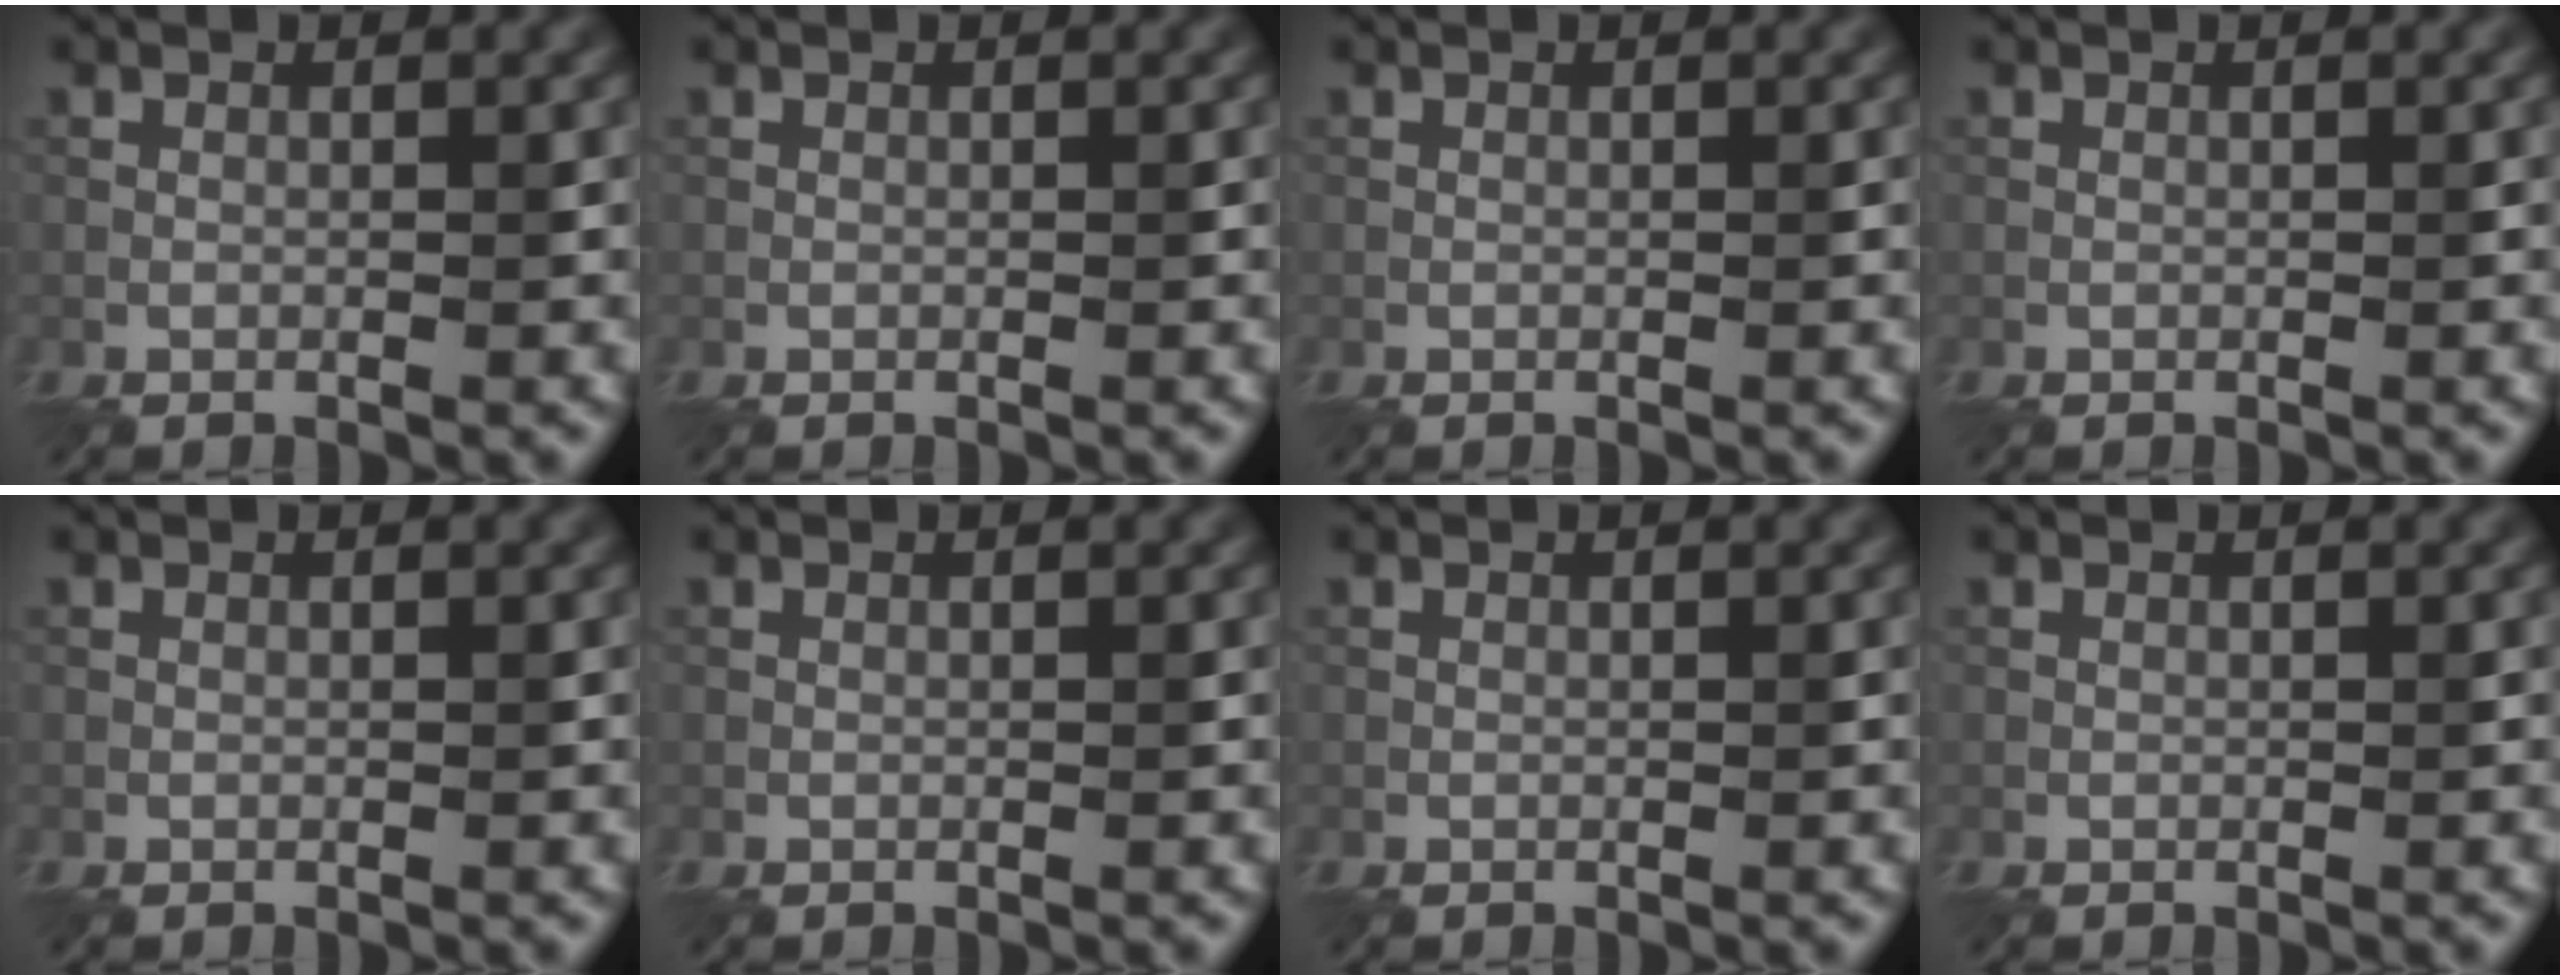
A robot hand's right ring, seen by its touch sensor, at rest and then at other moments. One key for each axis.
{"total": 0.0}
{"total": 0.0}
{"total": 0.0}
{"total": 0.0}
{"total": 0.0}
{"total": 0.0}
{"total": 0.0}